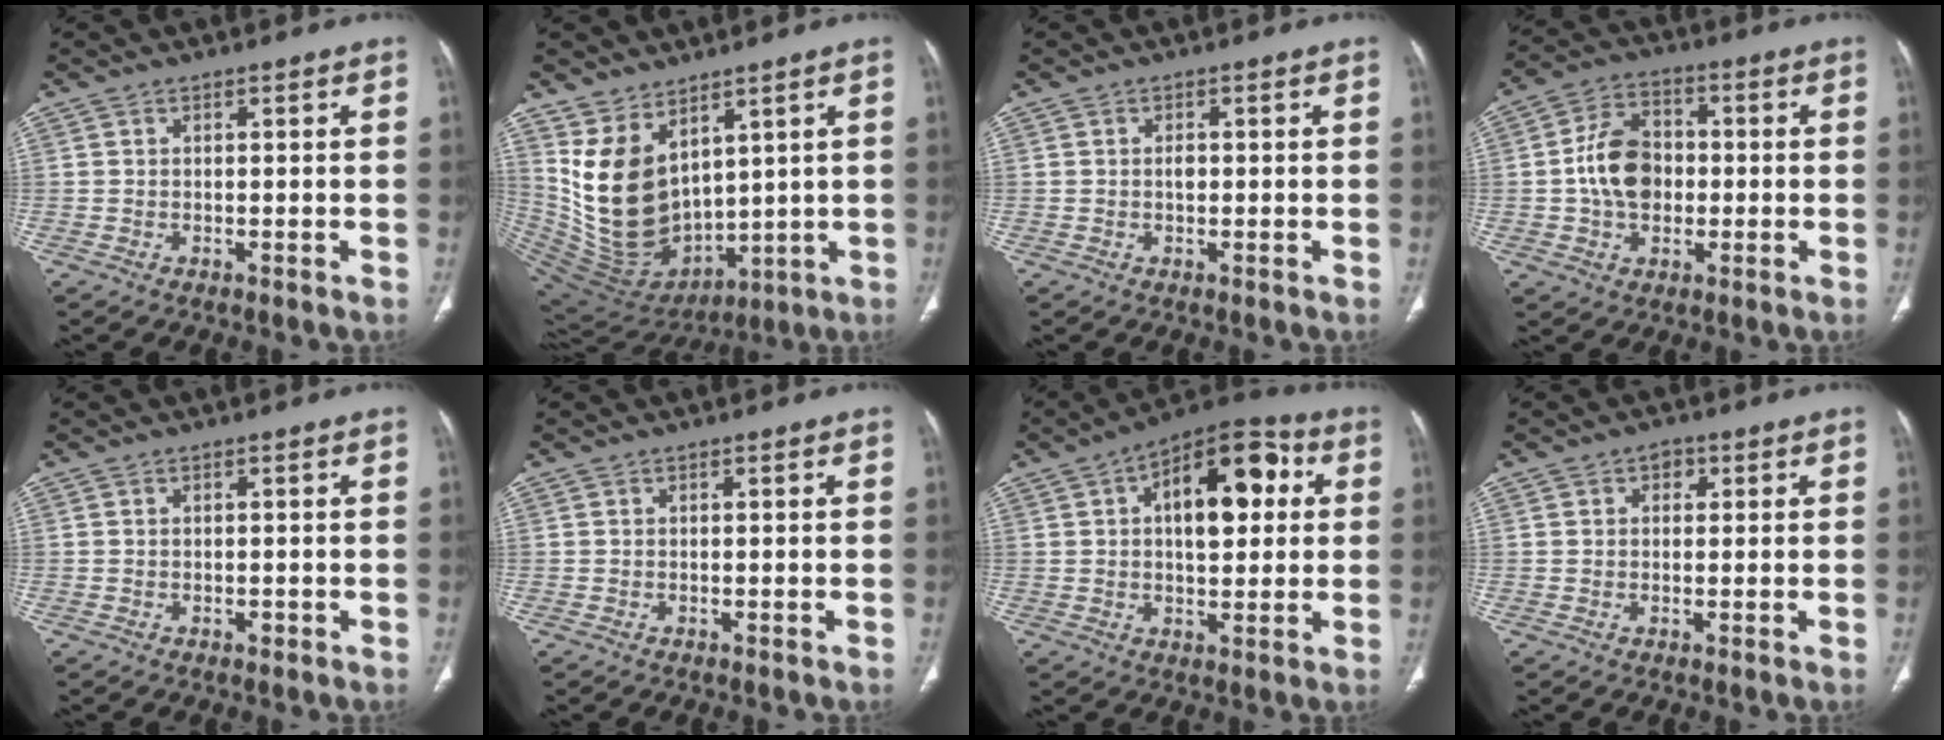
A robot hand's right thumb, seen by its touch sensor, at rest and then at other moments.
{"total": 16.1, "force": [5.8, 10.3, 11.0], "torque": [-0.166, -0.048, 0.148]}
{"total": 1.2, "force": [0.0, 0.8, 1.0], "torque": [-0.016, 0.001, -0.001]}
{"total": 10.8, "force": [-0.5, 7.9, 7.3], "torque": [-0.108, 0.020, -0.015]}
{"total": 0.5, "force": [-0.2, 0.4, 0.3], "torque": [-0.003, 0.000, -0.004]}
{"total": 0.0}
{"total": 16.4, "force": [3.7, 8.5, 13.5], "torque": [-0.161, 0.023, 0.048]}
{"total": 2.3, "force": [0.9, 1.8, 1.1], "torque": [0.005, 0.002, 0.007]}